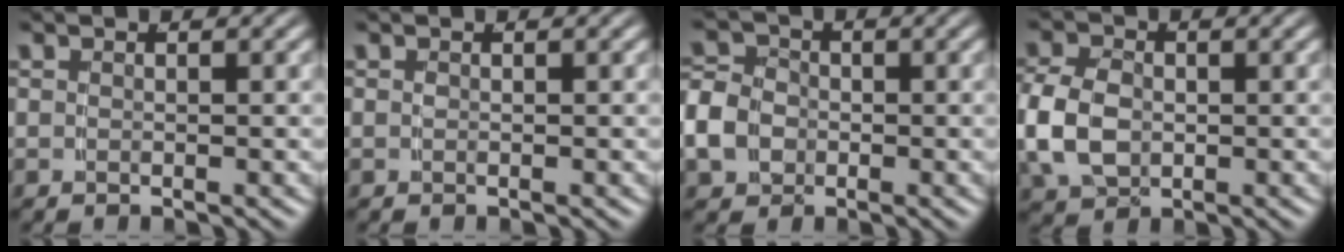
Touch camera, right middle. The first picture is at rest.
{"total": 0.0}
{"total": 4.8, "force": [-1.0, 4.0, 2.3], "torque": [-0.063, -0.015, -0.013]}
{"total": 4.6, "force": [-0.5, 3.5, 2.9], "torque": [-0.081, -0.015, 0.004]}